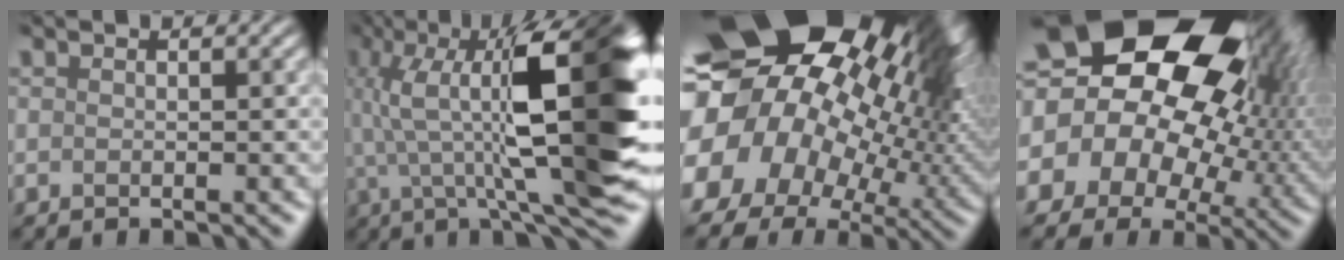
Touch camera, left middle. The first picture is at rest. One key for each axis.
{"total": 14.2, "fx": 3.9, "fy": 4.3, "fz": 12.9, "tx": -0.225, "ty": 0.008, "tz": 0.063}
{"total": 19.1, "fx": 3.5, "fy": 14.6, "fz": 11.8, "tx": -0.183, "ty": 0.001, "tz": 0.037}
{"total": 19.0, "fx": 6.7, "fy": 12.8, "fz": 12.2, "tx": -0.160, "ty": 0.021, "tz": 0.109}